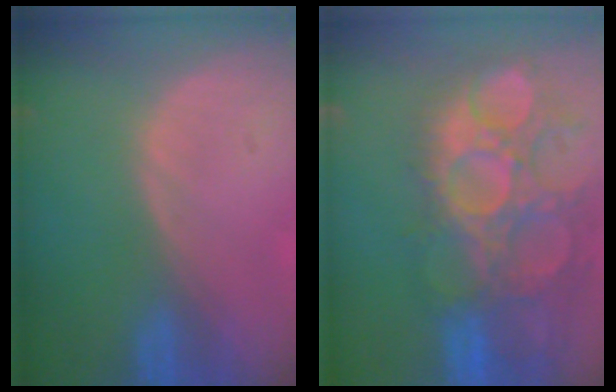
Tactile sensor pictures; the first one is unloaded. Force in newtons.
{"total": 15.1, "press": 12.7, "slide": 8.3}